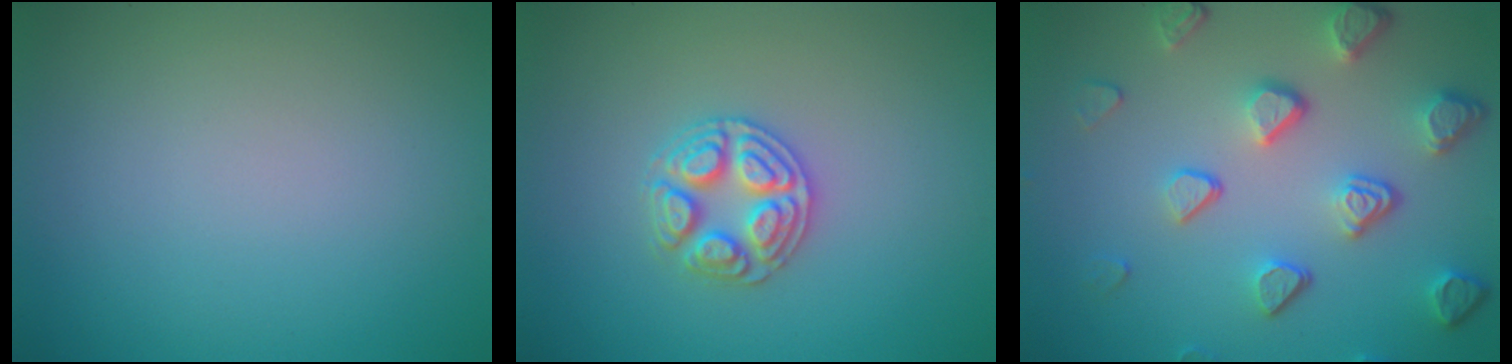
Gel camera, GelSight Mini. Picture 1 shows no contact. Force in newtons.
{"total": 3.2, "press": 3.1, "slide": 0.4}
{"total": 5.2, "press": 4.0, "slide": 3.3}